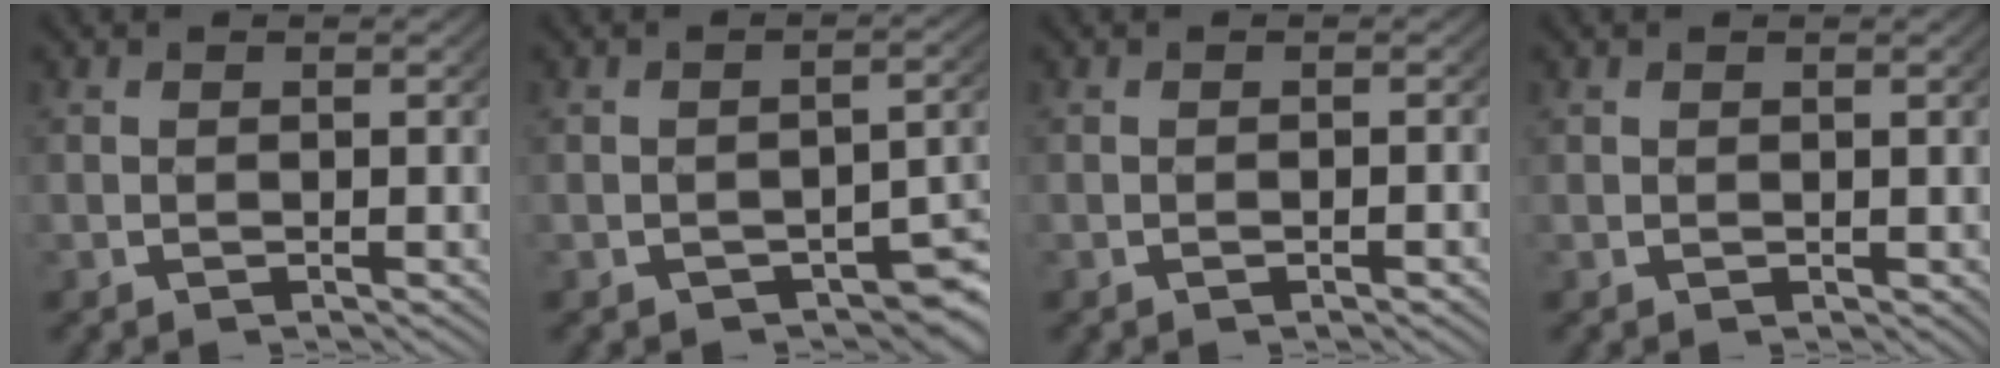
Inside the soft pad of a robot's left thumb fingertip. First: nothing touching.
{"total": 4.3, "force": [-2.2, 2.3, 2.8], "torque": [-0.035, -0.020, -0.021]}
{"total": 0.5, "force": [-0.3, 0.1, 0.4], "torque": [-0.006, 0.006, -0.009]}
{"total": 0.5, "force": [0.3, 0.4, 0.1], "torque": [0.003, -0.002, 0.012]}